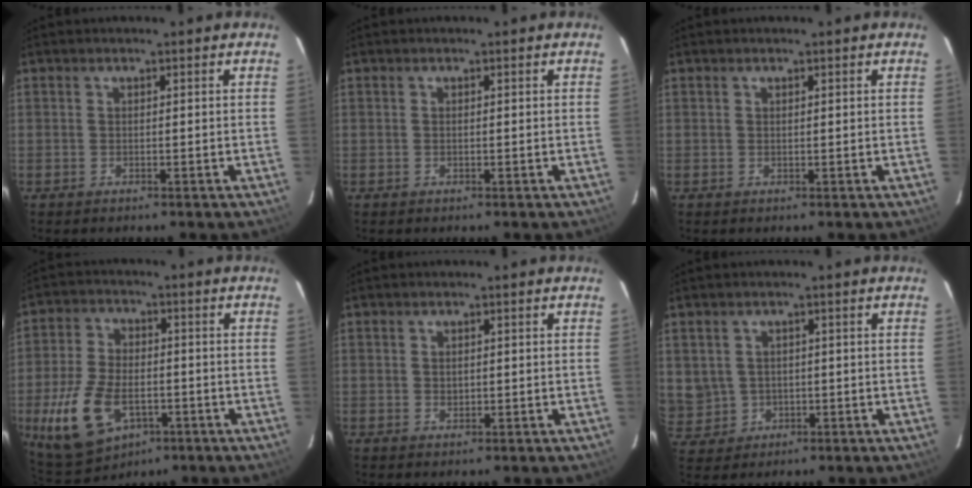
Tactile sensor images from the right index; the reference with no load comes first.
{"total": 0.0}
{"total": 0.0}
{"total": 14.0, "force": [-4.9, 8.4, 10.0], "torque": [-0.226, -0.014, -0.078]}
{"total": 1.0, "force": [0.2, 0.8, 0.4], "torque": [-0.005, 0.003, 0.004]}
{"total": 7.2, "force": [0.4, 6.9, 2.0], "torque": [-0.058, 0.008, 0.031]}